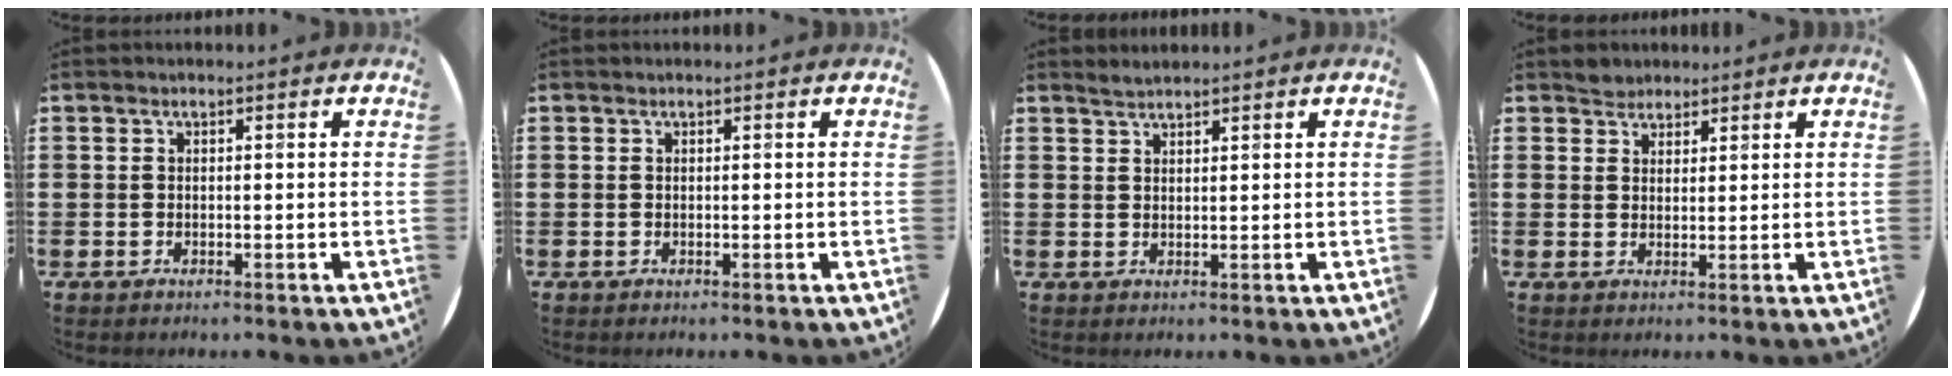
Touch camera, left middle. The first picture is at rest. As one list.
[{"total": 0.0}, {"total": 1.5, "force": [1.5, 0.0, 0.1], "torque": [-0.004, 0.001, 0.028]}, {"total": 2.2, "force": [2.0, 0.9, -0.3], "torque": [0.009, 0.001, 0.040]}]